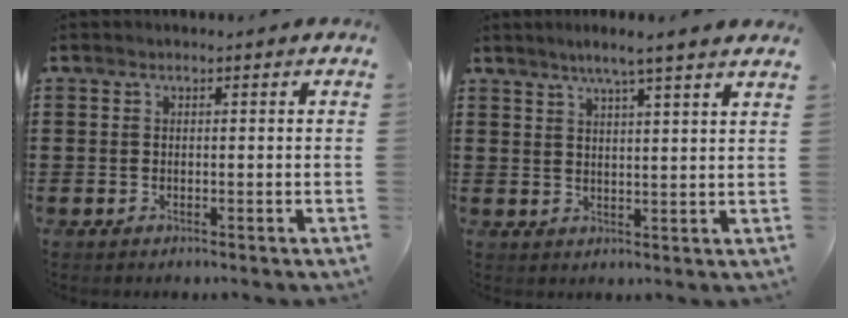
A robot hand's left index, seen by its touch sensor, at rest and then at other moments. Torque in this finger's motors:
{"motor_torque": [2.14, 0.00, 0.32, 0.11]}